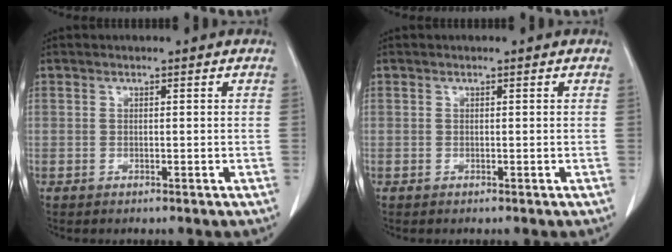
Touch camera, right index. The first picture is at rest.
{"total": 0.0}